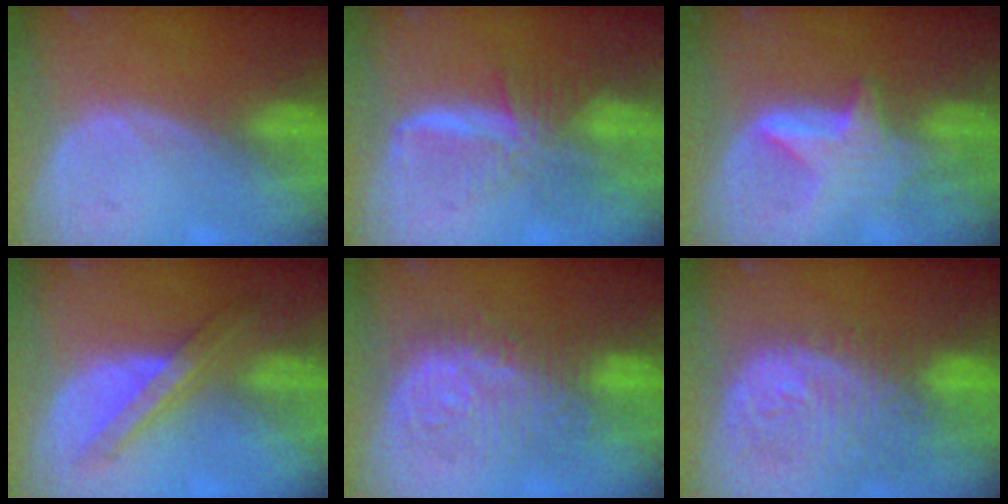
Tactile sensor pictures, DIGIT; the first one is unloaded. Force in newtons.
{"total": 8.1, "press": 7.0, "slide": 4.1}
{"total": 6.0, "press": 6.0, "slide": 0.6}
{"total": 7.2, "press": 6.1, "slide": 3.8}
{"total": 9.8, "press": 9.8, "slide": 0.4}
{"total": 11.9, "press": 10.5, "slide": 5.6}